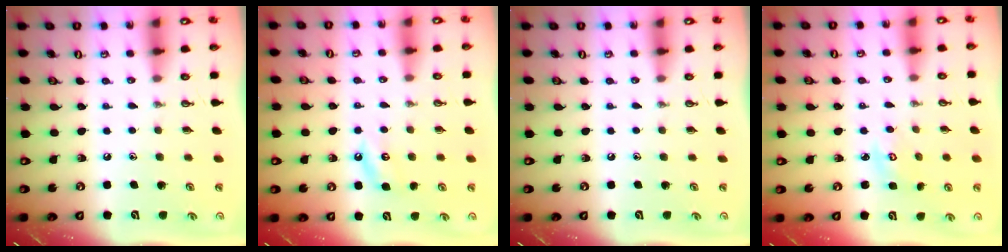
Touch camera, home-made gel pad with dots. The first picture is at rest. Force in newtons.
{"total": 4.1, "press": 4.0, "slide": 0.7}
{"total": 0.0}
{"total": 3.0, "press": 3.0, "slide": 0.2}